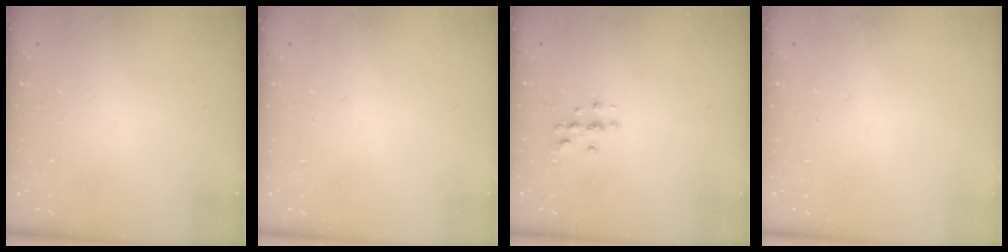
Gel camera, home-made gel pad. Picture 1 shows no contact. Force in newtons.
{"total": 0.0}
{"total": 2.0, "press": 2.0, "slide": 0.2}
{"total": 0.0}